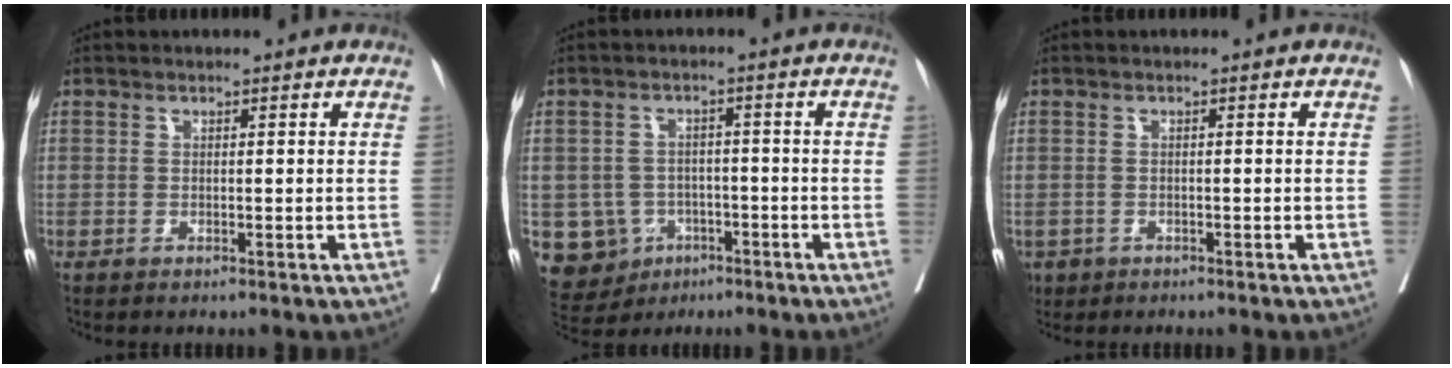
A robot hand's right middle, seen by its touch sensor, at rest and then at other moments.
{"total": 8.9, "force": [-3.3, 8.1, 1.8], "torque": [-0.052, 0.014, -0.039]}
{"total": 2.5, "force": [-1.4, 1.9, 0.6], "torque": [-0.012, 0.000, -0.020]}